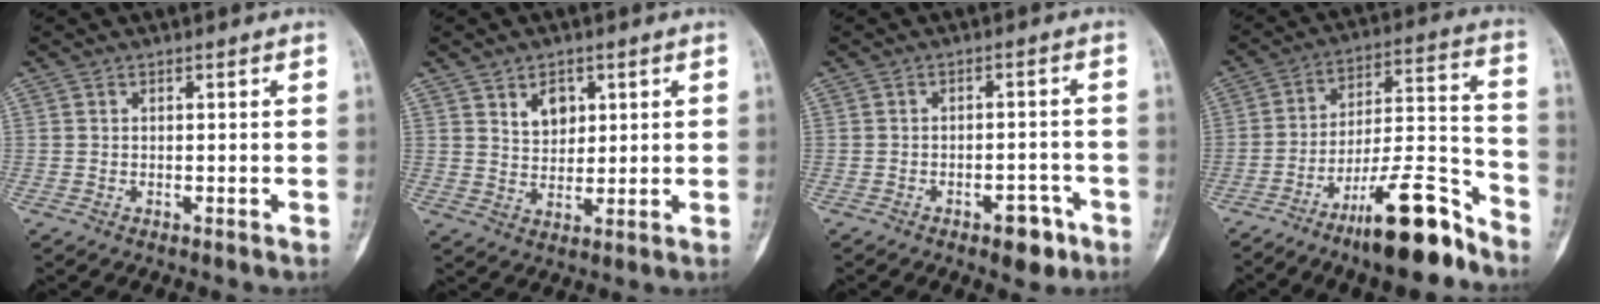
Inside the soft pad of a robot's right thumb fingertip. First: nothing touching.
{"total": 5.2, "force": [2.4, 3.6, 2.8], "torque": [-0.027, -0.018, 0.045]}
{"total": 5.2, "force": [-3.0, 2.7, 3.3], "torque": [-0.026, 0.021, -0.035]}
{"total": 17.3, "force": [-11.9, 4.1, 11.9], "torque": [-0.170, 0.095, -0.198]}